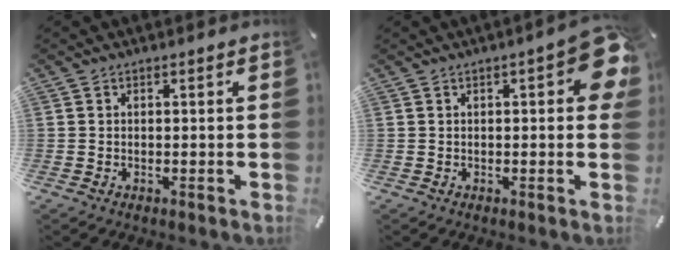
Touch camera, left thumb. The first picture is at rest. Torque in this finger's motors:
{"motor_torque": [1.32, 2.56, 0.72, -0.70, 0.27]}